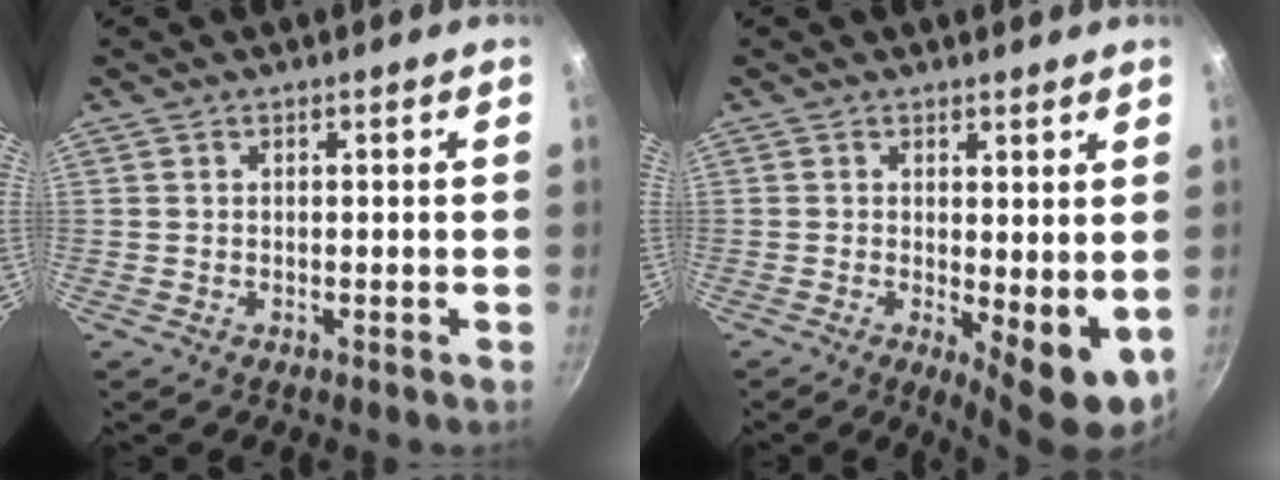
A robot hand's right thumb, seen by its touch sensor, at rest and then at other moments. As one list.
[{"total": 7.5, "force": [-0.1, 2.9, 7.0], "torque": [-0.084, -0.010, 0.009]}]